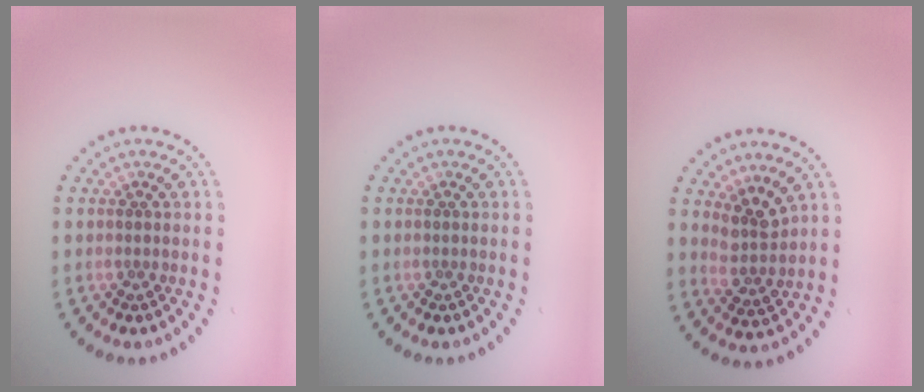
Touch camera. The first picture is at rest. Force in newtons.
{"total": 0.0}
{"total": 2.7, "press": 2.0, "slide": 1.8}